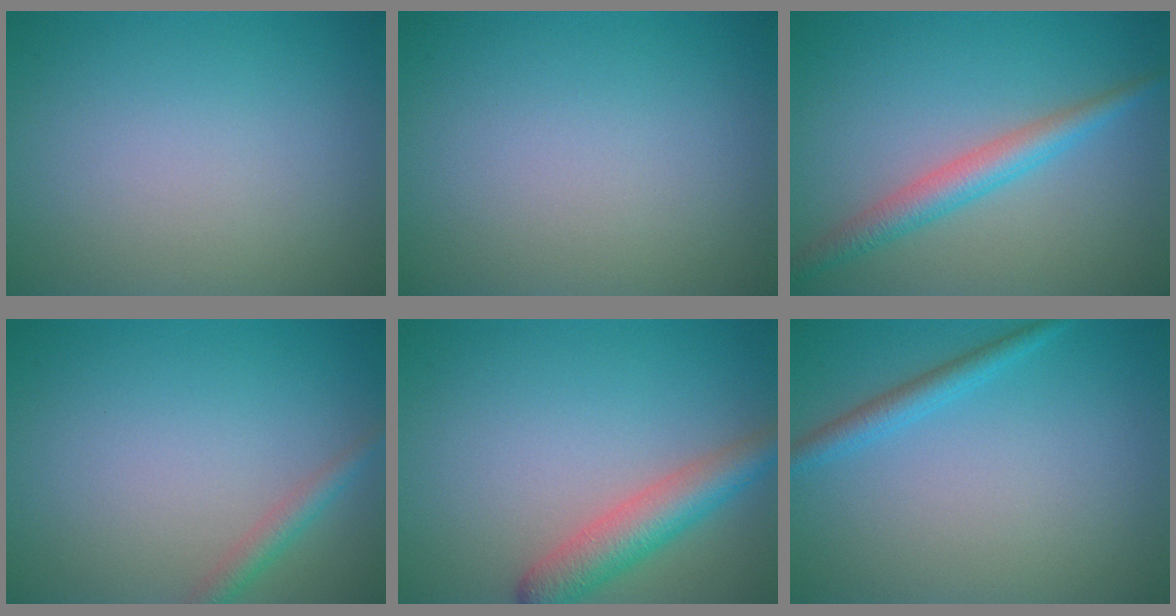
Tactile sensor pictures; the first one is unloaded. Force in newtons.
{"total": 0.0}
{"total": 3.2, "press": 3.2, "slide": 0.2}
{"total": 1.7, "press": 1.7, "slide": 0.1}
{"total": 4.4, "press": 4.4, "slide": 0.2}
{"total": 1.9, "press": 1.9, "slide": 0.2}